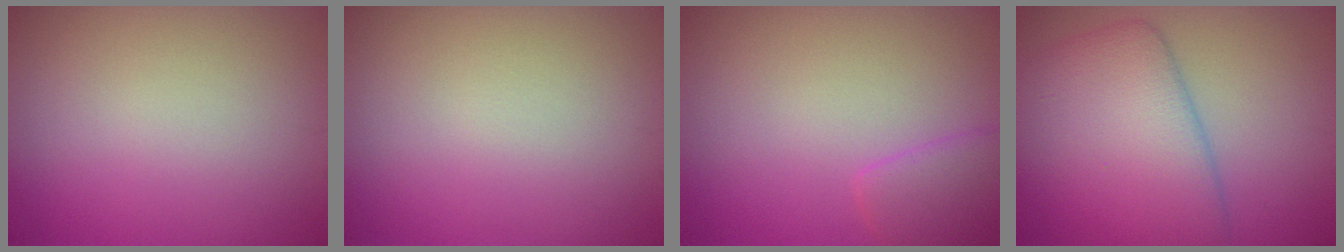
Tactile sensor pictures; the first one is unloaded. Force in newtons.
{"total": 0.0}
{"total": 2.3, "press": 2.3, "slide": 0.1}
{"total": 8.7, "press": 8.7, "slide": 0.4}